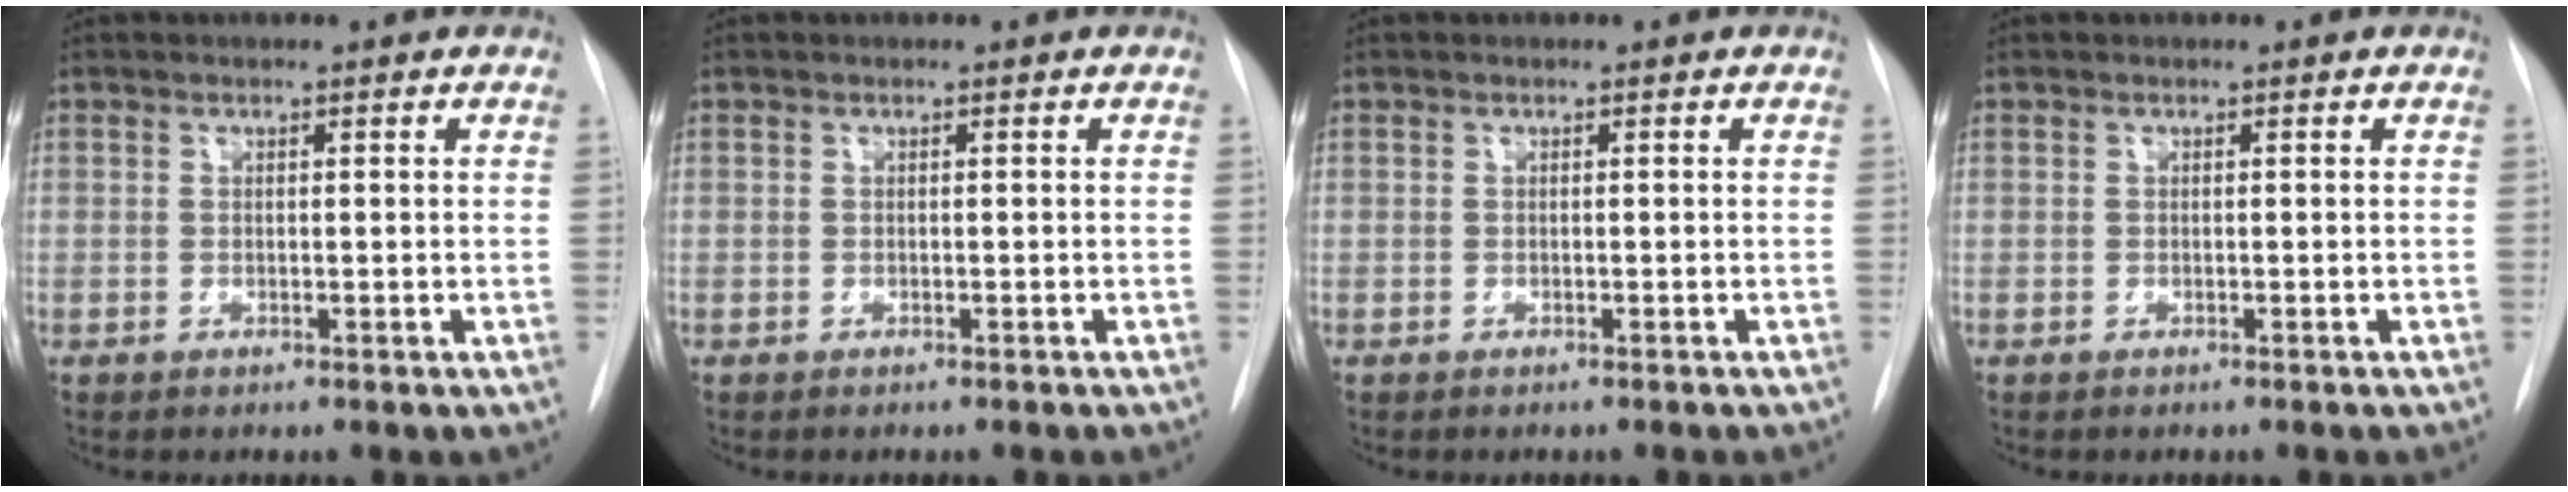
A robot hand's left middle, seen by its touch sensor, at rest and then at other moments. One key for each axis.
{"total": 0.9, "fx": -0.9, "fy": 0.0, "fz": 0.4, "tx": -0.003, "ty": 0.000, "tz": -0.011}
{"total": 1.2, "fx": -1.1, "fy": 0.0, "fz": 0.5, "tx": -0.005, "ty": 0.000, "tz": -0.013}
{"total": 0.5, "fx": -0.5, "fy": 0.0, "fz": 0.2, "tx": 0.001, "ty": -0.001, "tz": -0.006}